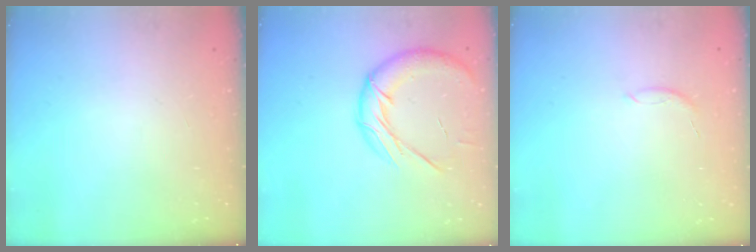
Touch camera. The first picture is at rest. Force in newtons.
{"total": 15.5, "press": 15.3, "slide": 2.4}
{"total": 4.8, "press": 4.7, "slide": 0.7}